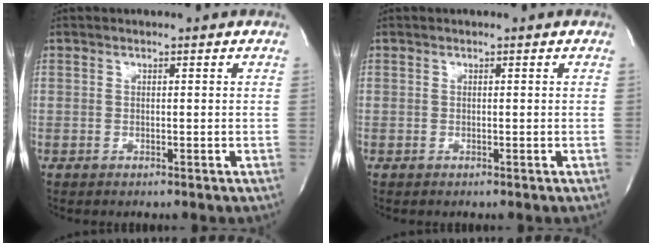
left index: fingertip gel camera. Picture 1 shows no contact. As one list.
[{"total": 0.0}]